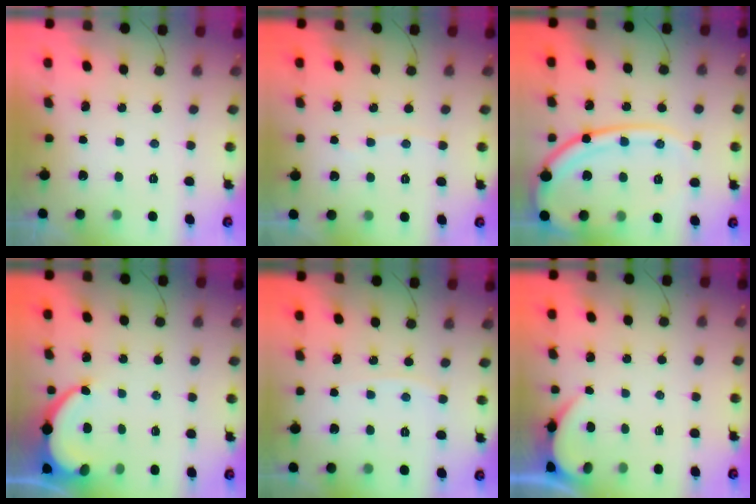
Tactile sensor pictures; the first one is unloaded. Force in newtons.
{"total": 2.1, "press": 2.0, "slide": 0.3}
{"total": 16.9, "press": 16.8, "slide": 1.8}
{"total": 7.5, "press": 7.5, "slide": 0.6}
{"total": 2.8, "press": 2.7, "slide": 0.3}
{"total": 2.3, "press": 2.3, "slide": 0.2}